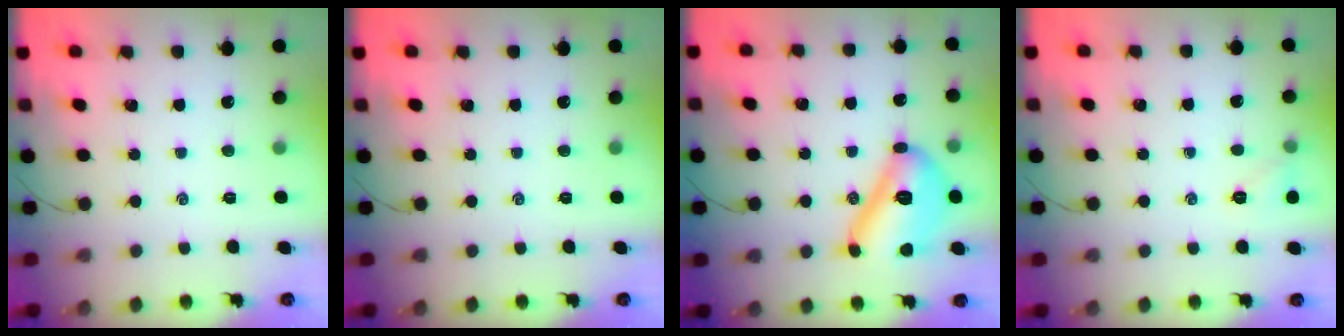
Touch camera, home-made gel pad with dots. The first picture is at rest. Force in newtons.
{"total": 0.0}
{"total": 16.8, "press": 16.8, "slide": 1.0}
{"total": 5.9, "press": 5.7, "slide": 1.7}